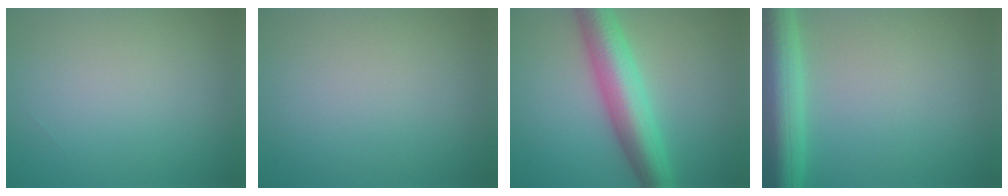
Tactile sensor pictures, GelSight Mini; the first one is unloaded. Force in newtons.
{"total": 0.0}
{"total": 7.3, "press": 7.3, "slide": 0.1}
{"total": 7.7, "press": 7.7, "slide": 0.3}